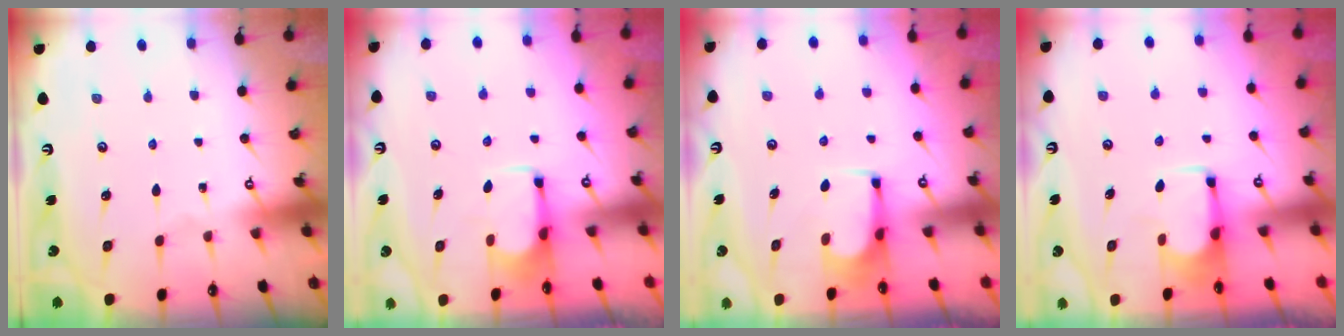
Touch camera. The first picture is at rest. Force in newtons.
{"total": 2.8, "press": 2.6, "slide": 1.0}
{"total": 2.2, "press": 2.2, "slide": 0.3}
{"total": 1.7, "press": 1.4, "slide": 0.9}